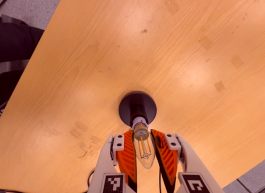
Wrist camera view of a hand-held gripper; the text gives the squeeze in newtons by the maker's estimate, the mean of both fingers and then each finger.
{"total": 17.9, "left": 17.6, "right": 18.3}